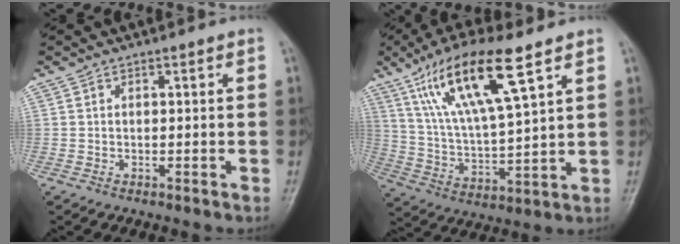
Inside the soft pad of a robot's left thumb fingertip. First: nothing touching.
{"total": 17.1, "force": [9.2, 3.9, 13.9], "torque": [-0.262, -0.029, 0.181]}